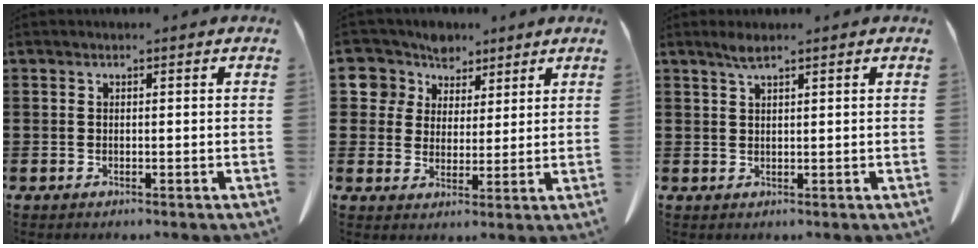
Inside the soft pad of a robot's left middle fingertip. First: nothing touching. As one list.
[{"total": 6.3, "force": [4.3, 4.6, 0.3], "torque": [-0.046, -0.013, 0.078]}, {"total": 1.9, "force": [1.4, 0.2, 1.3], "torque": [-0.028, 0.001, 0.026]}]